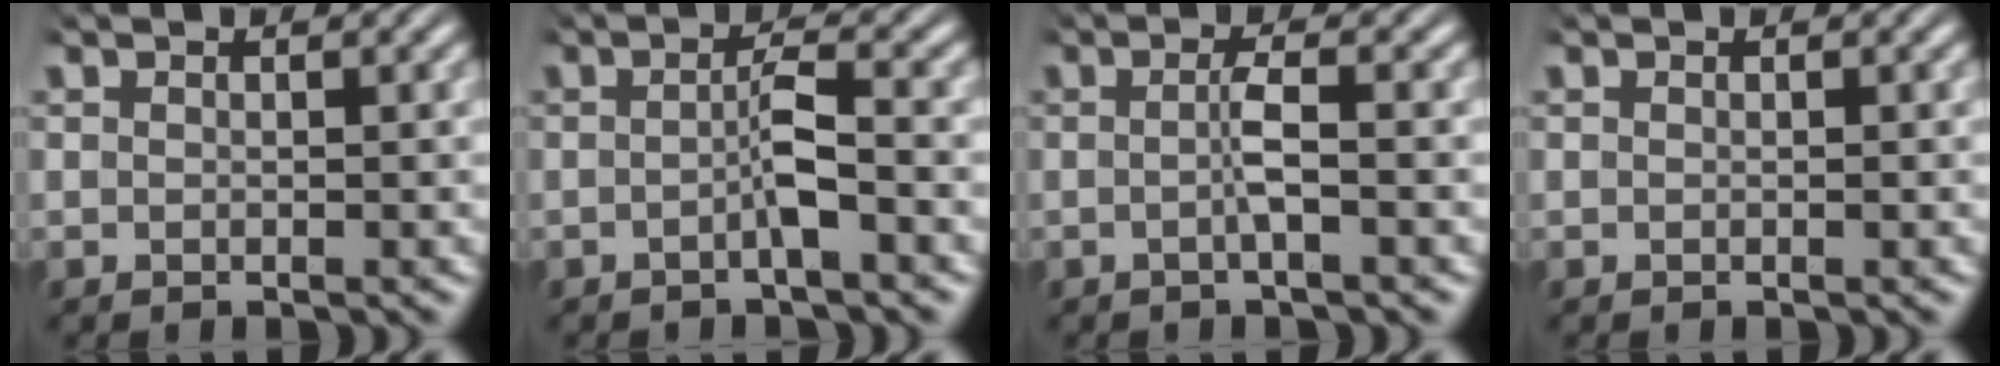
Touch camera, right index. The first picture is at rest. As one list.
[{"total": 2.2, "force": [-0.9, -0.2, 2.0], "torque": [-0.026, 0.006, -0.022]}, {"total": 2.0, "force": [-0.7, -0.3, 1.8], "torque": [-0.032, 0.001, -0.015]}, {"total": 0.0}]